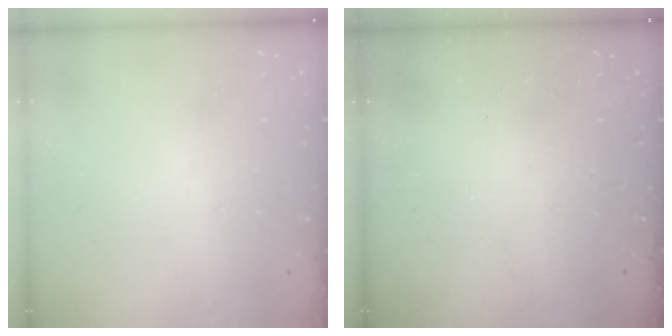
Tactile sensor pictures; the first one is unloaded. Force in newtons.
{"total": 2.3, "press": 2.1, "slide": 0.8}